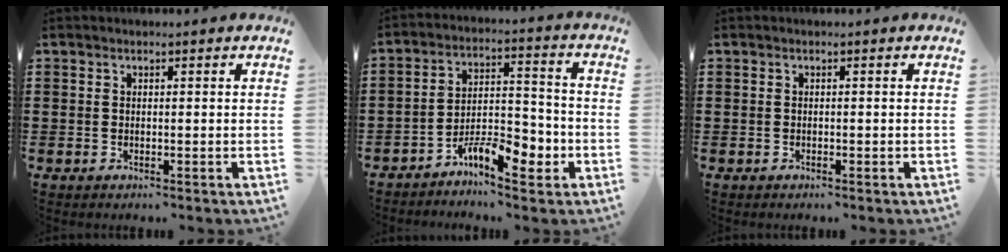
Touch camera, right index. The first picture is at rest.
{"total": 8.3, "force": [-5.4, 3.1, 5.5], "torque": [-0.092, 0.018, -0.097]}
{"total": 0.0}